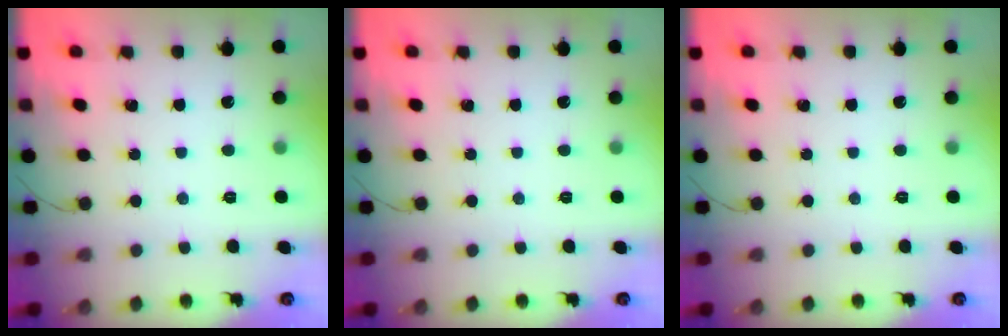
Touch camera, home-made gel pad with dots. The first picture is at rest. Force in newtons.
{"total": 0.0}
{"total": 0.0}